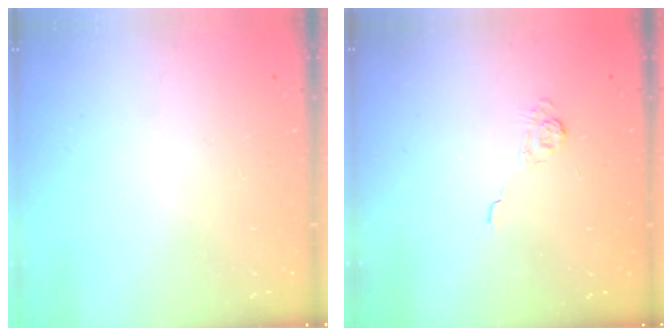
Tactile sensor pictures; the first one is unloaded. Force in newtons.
{"total": 2.6, "press": 2.2, "slide": 1.5}